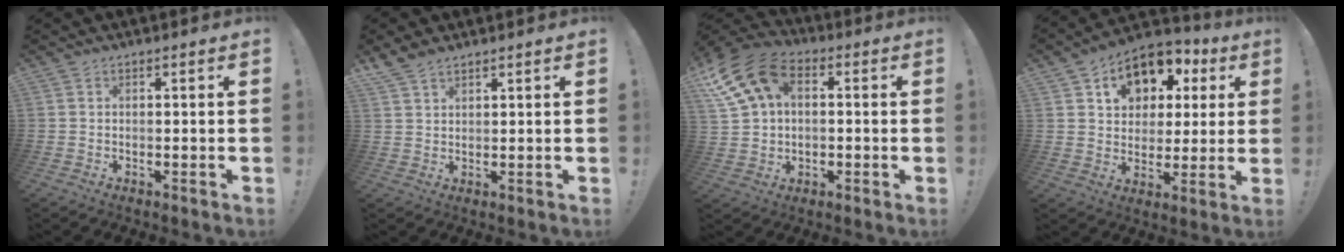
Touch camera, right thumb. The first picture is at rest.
{"total": 4.3, "force": [3.6, 1.6, 1.7], "torque": [-0.031, -0.018, 0.070]}
{"total": 15.8, "force": [5.4, 11.3, 9.7], "torque": [-0.174, -0.008, 0.105]}
{"total": 13.0, "force": [6.0, 9.6, 6.2], "torque": [-0.084, -0.033, 0.112]}